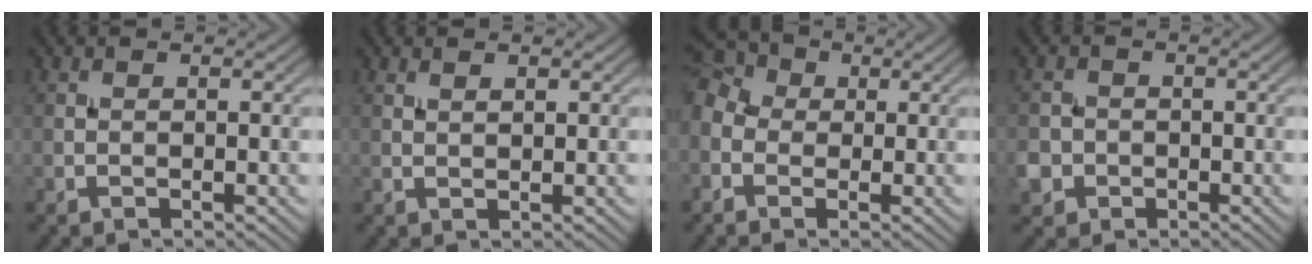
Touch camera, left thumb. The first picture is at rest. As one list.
[{"total": 1.0, "force": [0.7, 0.5, 0.6], "torque": [-0.010, -0.005, 0.018]}, {"total": 7.3, "force": [-0.3, 6.0, 4.0], "torque": [-0.124, 0.011, -0.017]}, {"total": 3.1, "force": [-1.3, 2.8, 0.6], "torque": [-0.015, -0.007, -0.029]}]